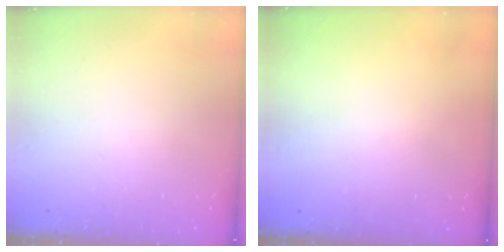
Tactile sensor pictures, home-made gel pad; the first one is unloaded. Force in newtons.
{"total": 3.0, "press": 3.0, "slide": 0.1}